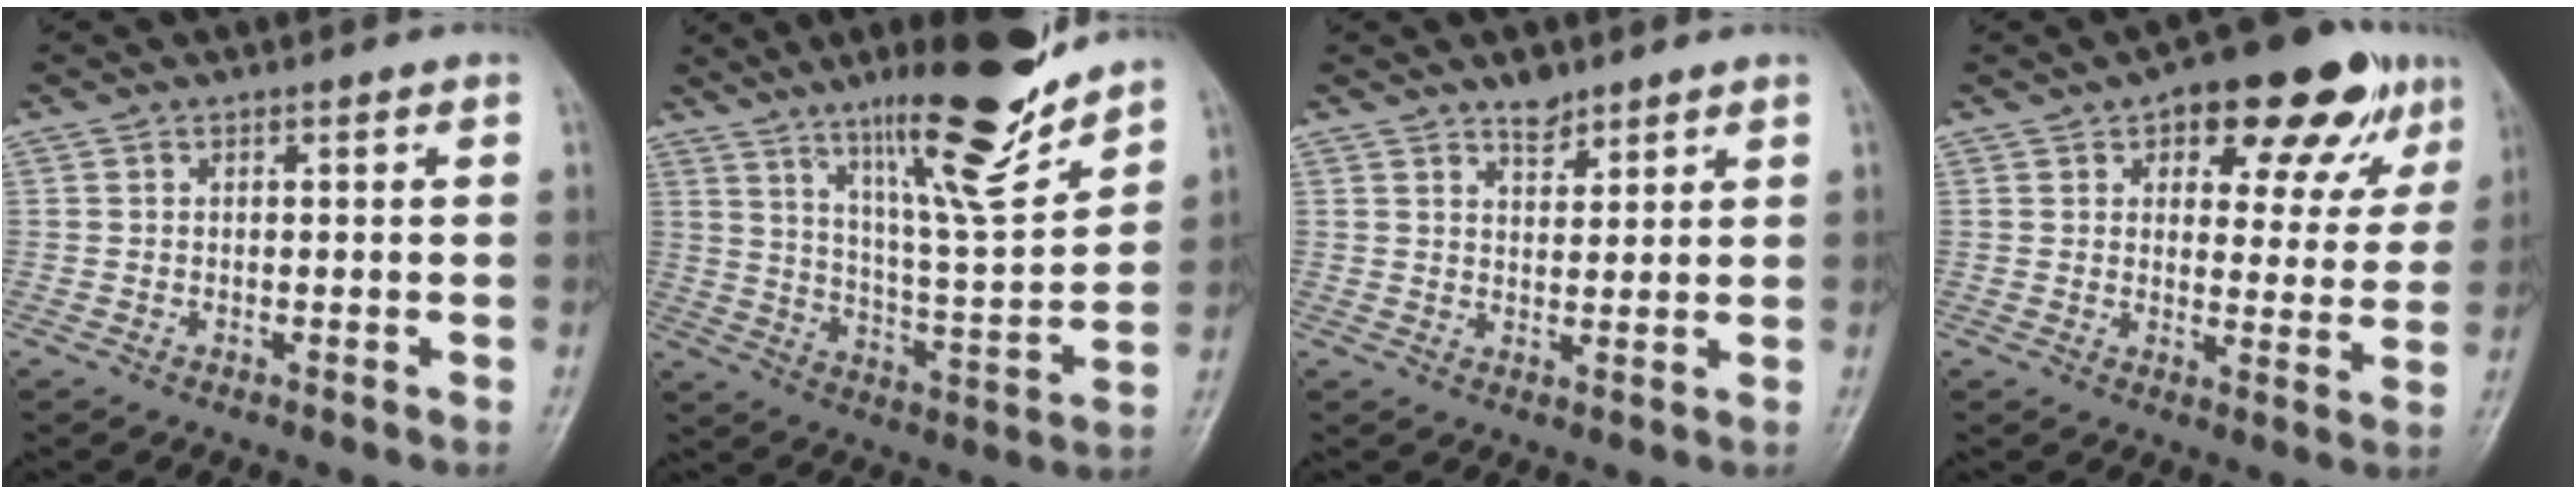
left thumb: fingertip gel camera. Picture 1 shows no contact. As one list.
[{"total": 18.8, "force": [13.4, 2.8, 12.9], "torque": [-0.181, -0.082, 0.223]}, {"total": 3.7, "force": [3.0, 1.7, 1.5], "torque": [-0.009, -0.022, 0.051]}, {"total": 16.3, "force": [8.7, 7.8, 11.3], "torque": [-0.090, -0.015, 0.113]}]